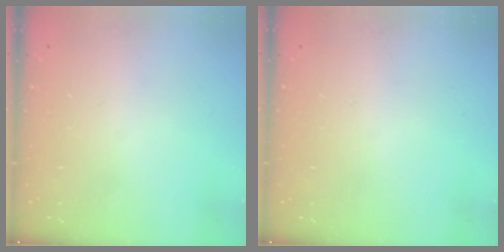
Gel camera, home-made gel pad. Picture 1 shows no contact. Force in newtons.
{"total": 0.0}